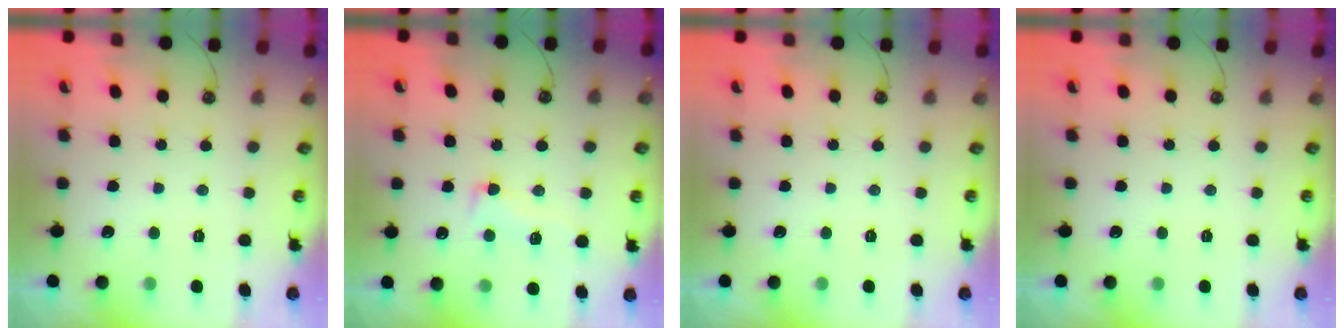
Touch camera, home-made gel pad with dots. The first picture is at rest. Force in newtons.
{"total": 2.2, "press": 1.5, "slide": 1.6}
{"total": 0.0}
{"total": 0.0}